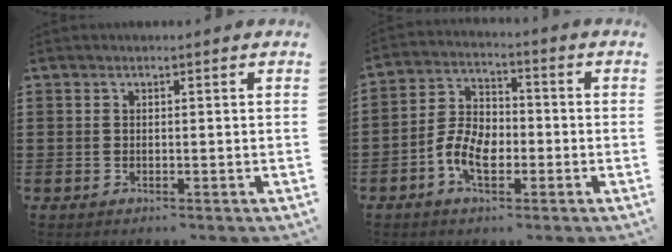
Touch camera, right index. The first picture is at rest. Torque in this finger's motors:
{"motor_torque": [1.30, 0.84, 0.42, 0.15]}